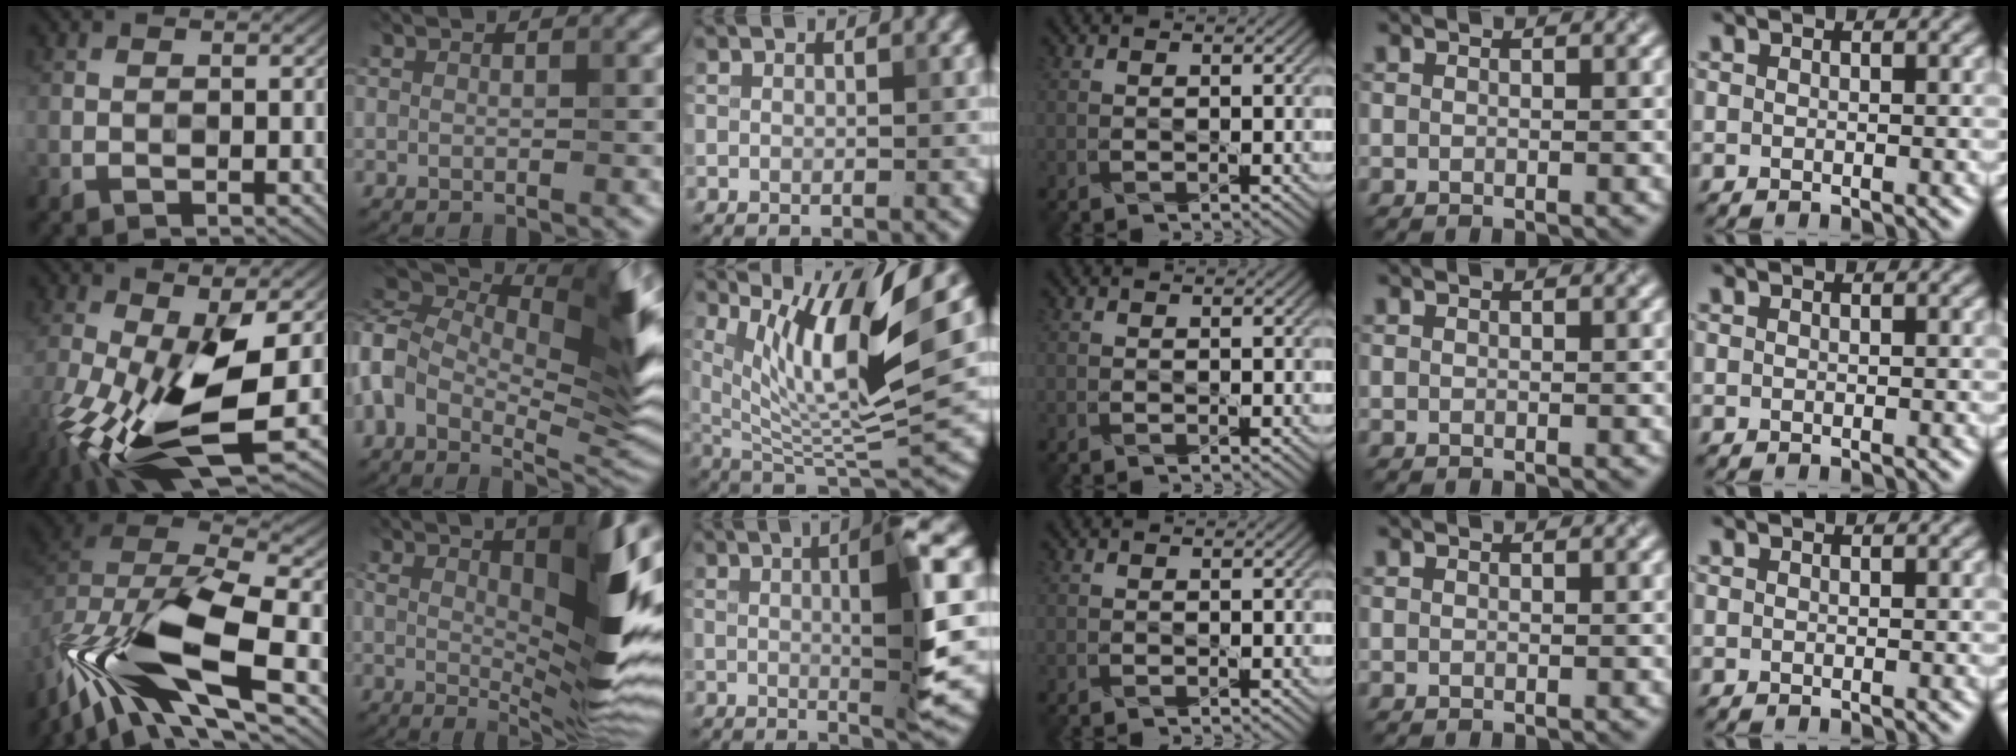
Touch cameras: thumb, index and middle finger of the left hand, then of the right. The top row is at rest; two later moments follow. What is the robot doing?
{"motion": "shake", "object": "box of matches"}